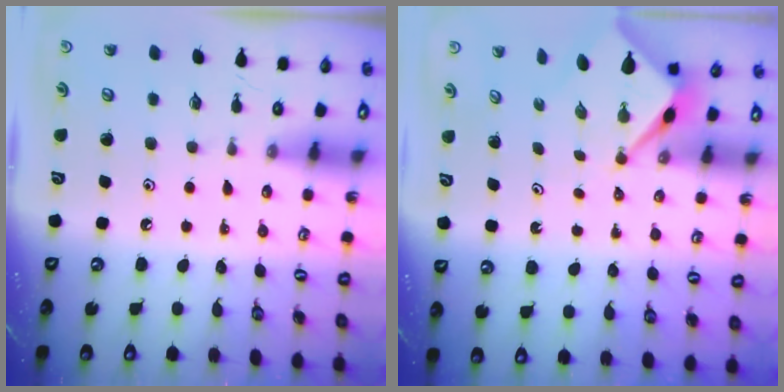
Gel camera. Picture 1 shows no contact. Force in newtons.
{"total": 2.6, "press": 2.6, "slide": 0.1}